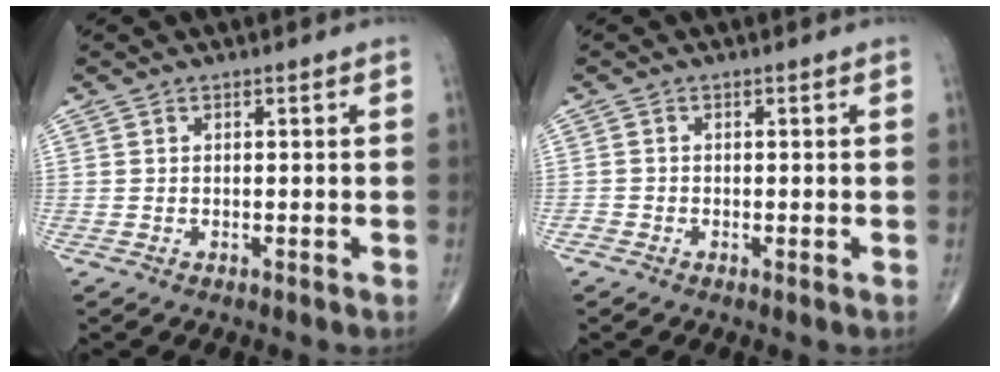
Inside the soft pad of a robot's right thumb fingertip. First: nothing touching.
{"total": 1.0, "force": [-0.5, 0.6, 0.5], "torque": [-0.008, -0.002, -0.016]}